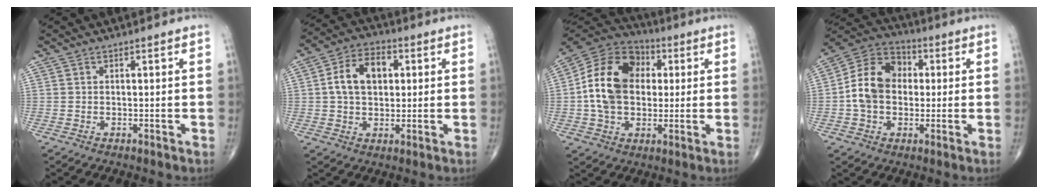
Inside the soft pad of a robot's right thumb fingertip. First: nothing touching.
{"total": 10.2, "force": [1.7, 6.8, 7.4], "torque": [-0.115, 0.014, 0.025]}
{"total": 17.2, "force": [1.4, 12.5, 11.7], "torque": [-0.190, 0.024, 0.017]}
{"total": 12.6, "force": [0.2, 9.6, 8.1], "torque": [-0.131, 0.033, -0.007]}